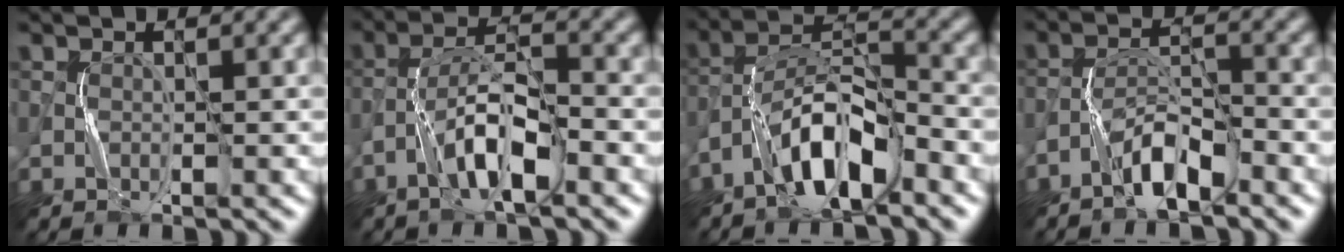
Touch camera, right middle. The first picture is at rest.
{"total": 5.3, "force": [-2.8, 1.1, 4.3], "torque": [-0.081, 0.016, -0.055]}
{"total": 6.9, "force": [-4.3, 2.1, 4.9], "torque": [-0.090, 0.013, -0.085]}
{"total": 3.9, "force": [-2.8, 1.0, 2.5], "torque": [-0.045, 0.015, -0.055]}